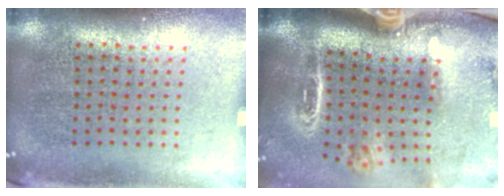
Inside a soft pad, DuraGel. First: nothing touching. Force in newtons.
{"total": 3.0, "press": 2.1, "slide": 2.1}